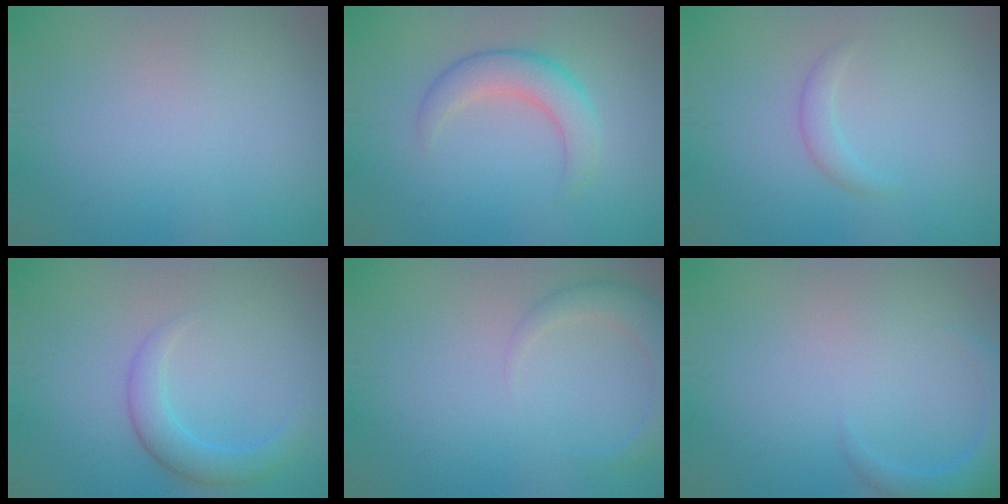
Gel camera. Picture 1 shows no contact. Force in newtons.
{"total": 3.5, "press": 3.5, "slide": 0.4}
{"total": 1.2, "press": 1.2, "slide": 0.1}
{"total": 2.8, "press": 2.8, "slide": 0.1}
{"total": 2.8, "press": 2.8, "slide": 0.3}
{"total": 2.5, "press": 2.5, "slide": 0.3}